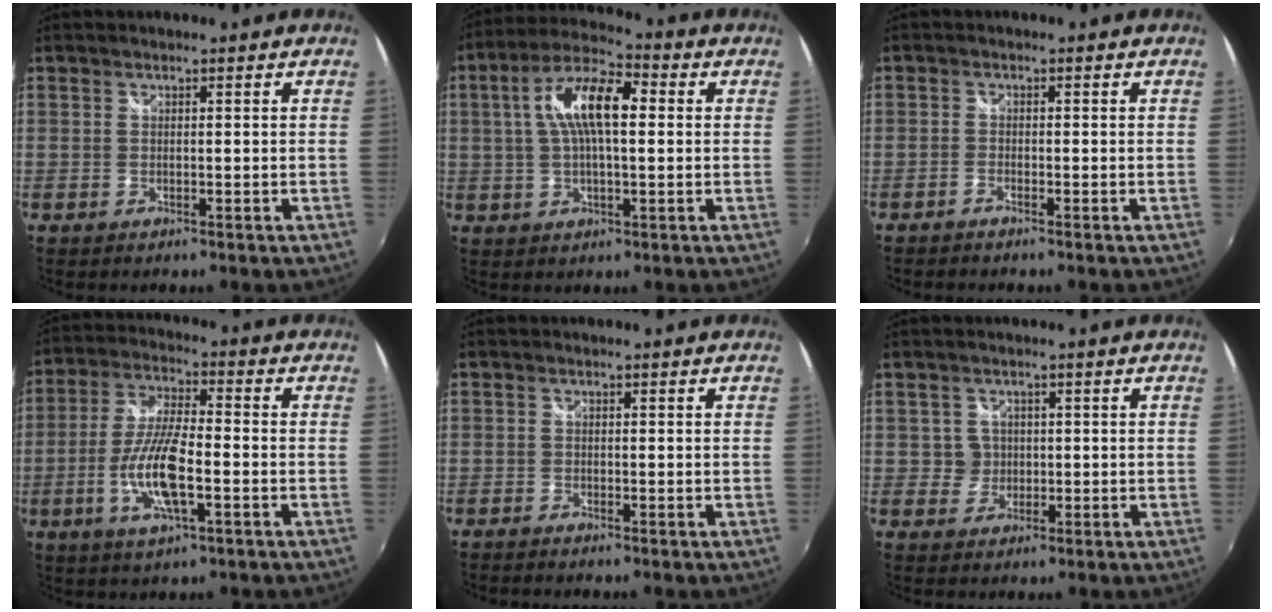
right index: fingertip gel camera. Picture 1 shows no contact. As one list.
[{"total": 11.5, "force": [1.8, 4.3, 10.5], "torque": [-0.198, 0.024, 0.027]}, {"total": 1.0, "force": [-1.0, 0.1, 0.2], "torque": [-0.011, -0.002, -0.025]}, {"total": 10.9, "force": [-3.5, 2.7, 10.0], "torque": [-0.206, -0.002, -0.069]}, {"total": 1.0, "force": [-1.0, 0.1, 0.2], "torque": [-0.010, -0.006, -0.021]}, {"total": 2.7, "force": [0.1, 2.7, -0.2], "torque": [0.008, 0.011, 0.004]}]